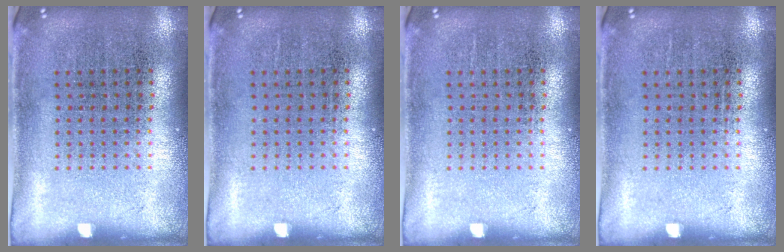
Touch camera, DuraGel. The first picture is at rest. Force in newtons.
{"total": 0.0}
{"total": 0.0}
{"total": 0.0}